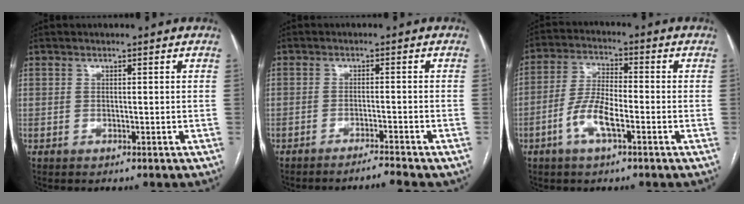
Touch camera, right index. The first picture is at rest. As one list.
[{"total": 3.2, "force": [-3.0, -0.9, 0.6], "torque": [-0.008, -0.011, -0.047]}, {"total": 7.2, "force": [-3.1, 2.2, 6.2], "torque": [-0.133, 0.004, -0.060]}]